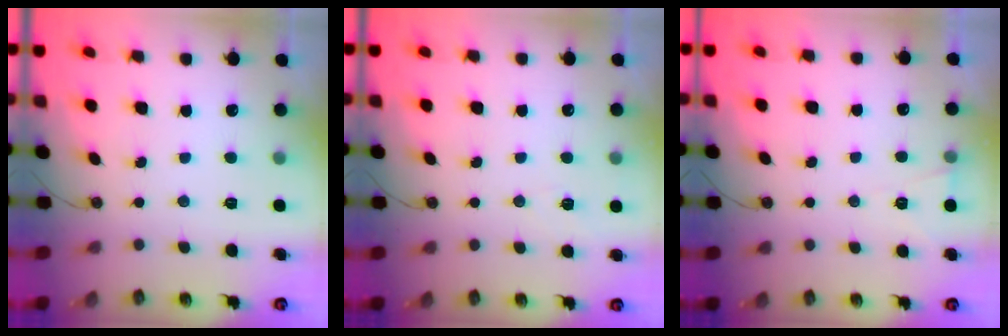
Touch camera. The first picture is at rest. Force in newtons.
{"total": 5.0, "press": 4.9, "slide": 0.9}
{"total": 5.2, "press": 2.8, "slide": 4.3}